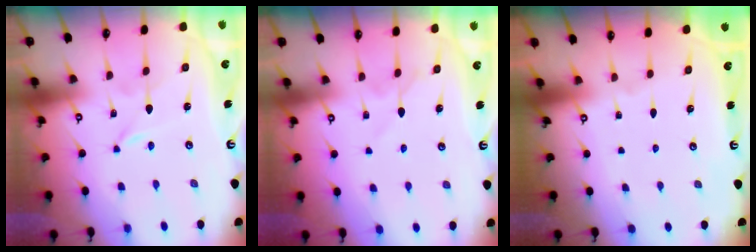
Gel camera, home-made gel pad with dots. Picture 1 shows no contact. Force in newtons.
{"total": 3.9, "press": 3.9, "slide": 0.6}
{"total": 0.0}